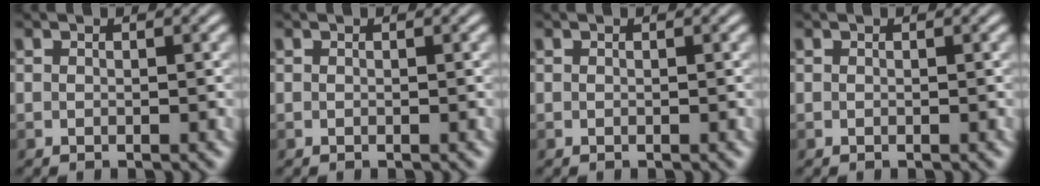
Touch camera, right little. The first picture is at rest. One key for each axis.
{"total": 0.0}
{"total": 0.0}
{"total": 0.0}